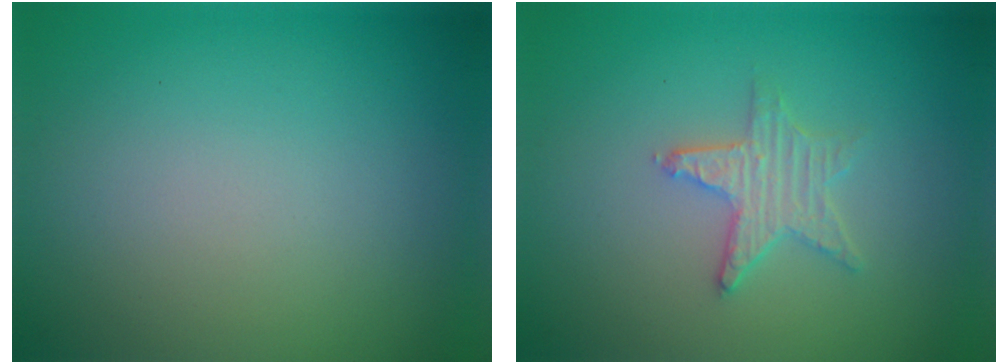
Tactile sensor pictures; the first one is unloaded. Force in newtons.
{"total": 2.7, "press": 2.6, "slide": 0.5}